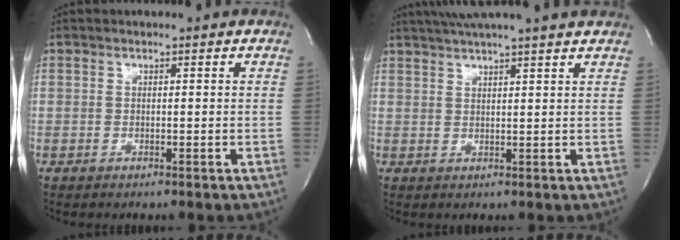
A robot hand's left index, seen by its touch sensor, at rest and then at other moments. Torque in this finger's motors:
{"motor_torque": [0.40, -0.39, 0.52, 0.14]}